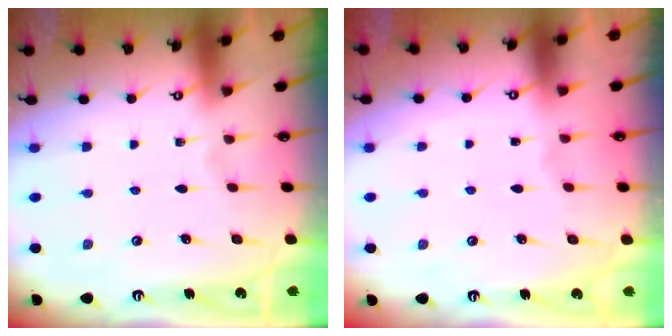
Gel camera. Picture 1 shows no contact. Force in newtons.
{"total": 1.2, "press": 1.2, "slide": 0.1}